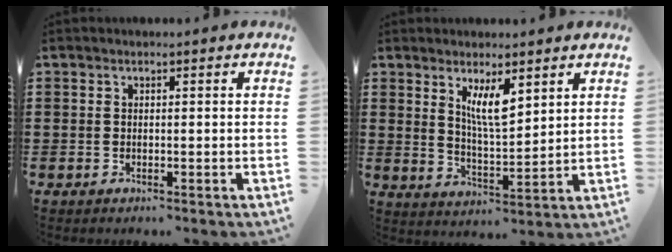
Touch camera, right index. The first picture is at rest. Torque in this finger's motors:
{"motor_torque": [0.63, 0.43, 0.32, 0.14]}